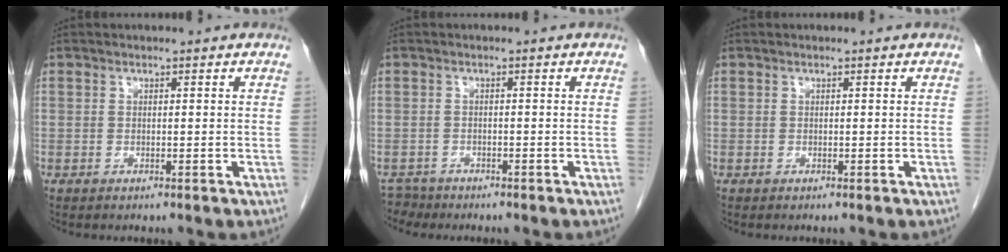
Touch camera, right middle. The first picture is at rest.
{"total": 2.0, "force": [-1.8, 0.6, -0.6], "torque": [0.008, -0.004, -0.031]}
{"total": 0.0}